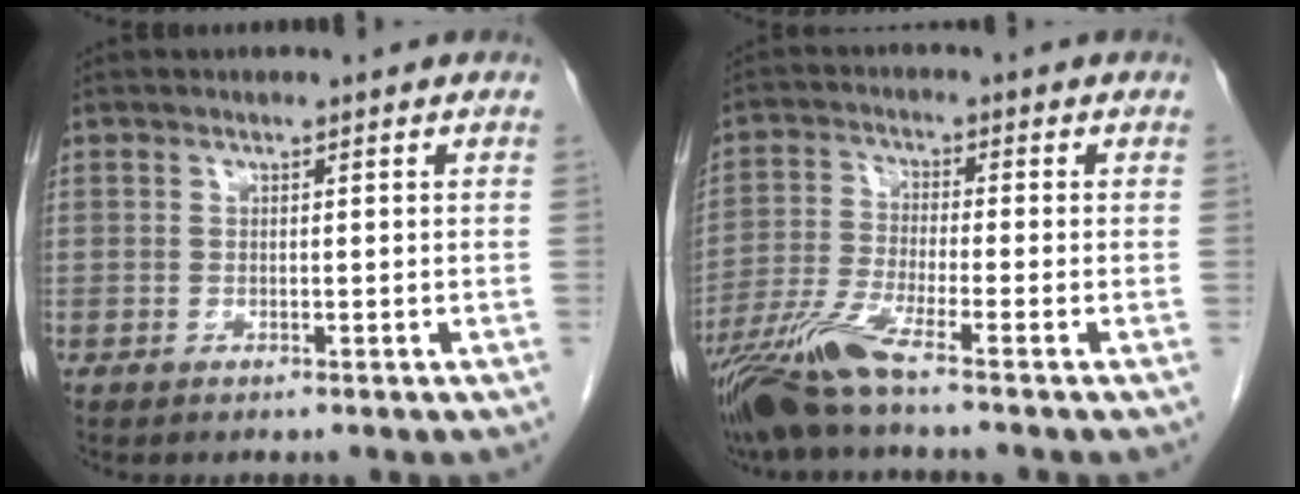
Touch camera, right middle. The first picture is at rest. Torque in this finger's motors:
{"motor_torque": [1.18, -0.96, 0.31, 0.13]}